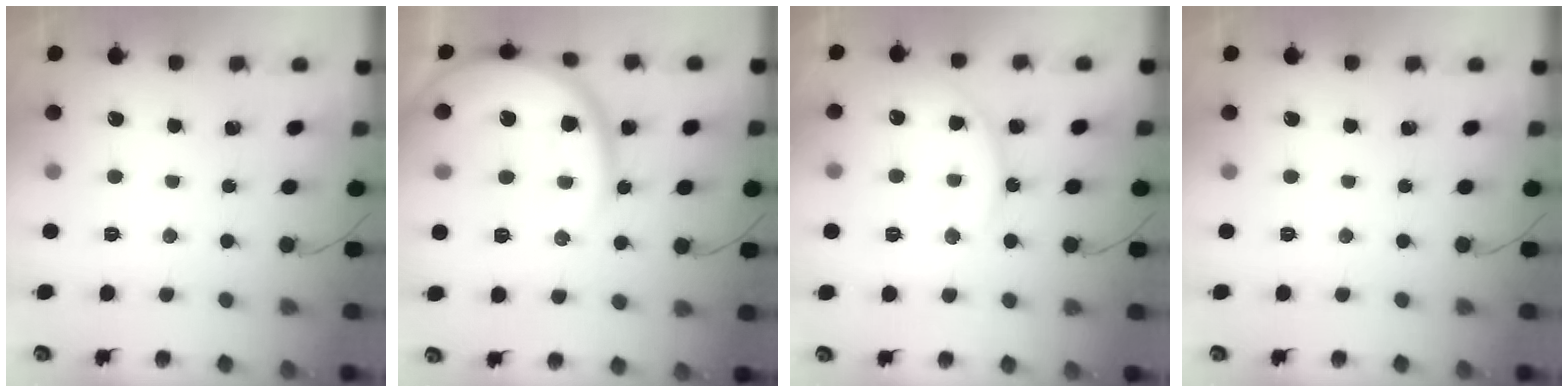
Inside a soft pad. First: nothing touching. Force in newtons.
{"total": 21.4, "press": 21.3, "slide": 2.0}
{"total": 13.5, "press": 13.4, "slide": 1.1}
{"total": 0.0}